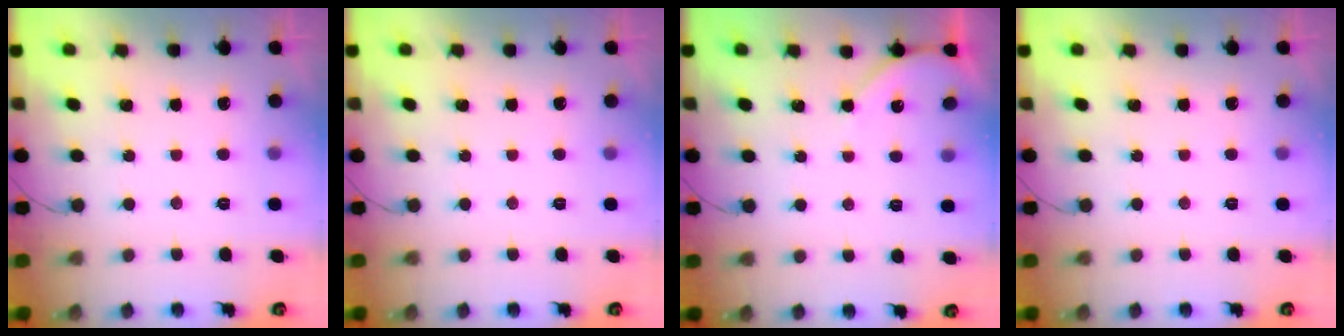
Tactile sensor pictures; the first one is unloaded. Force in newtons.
{"total": 0.0}
{"total": 4.7, "press": 4.7, "slide": 0.6}
{"total": 0.0}